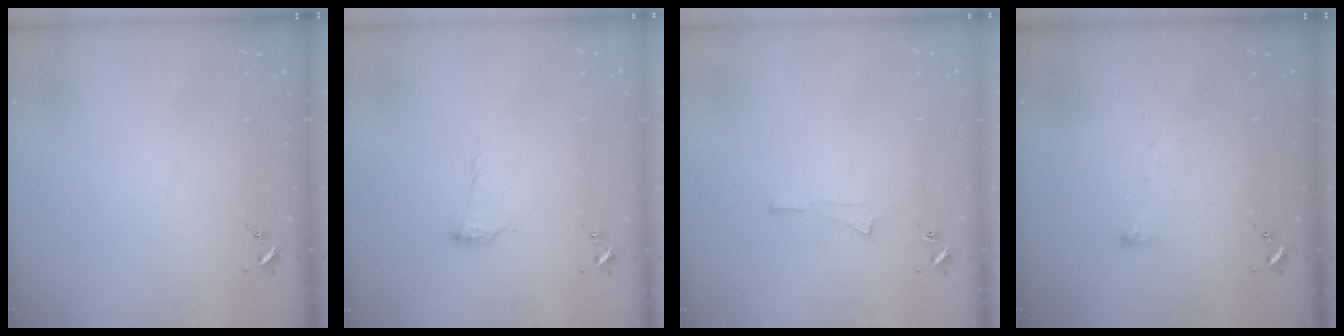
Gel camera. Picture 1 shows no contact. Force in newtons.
{"total": 7.1, "press": 7.1, "slide": 0.8}
{"total": 3.5, "press": 3.5, "slide": 0.5}
{"total": 3.2, "press": 3.2, "slide": 0.1}